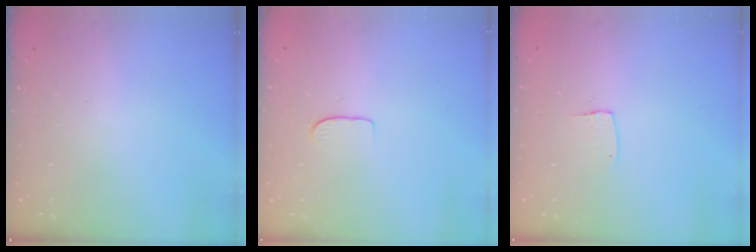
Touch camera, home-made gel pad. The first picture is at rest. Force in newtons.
{"total": 4.9, "press": 4.9, "slide": 0.3}
{"total": 4.3, "press": 4.3, "slide": 0.4}